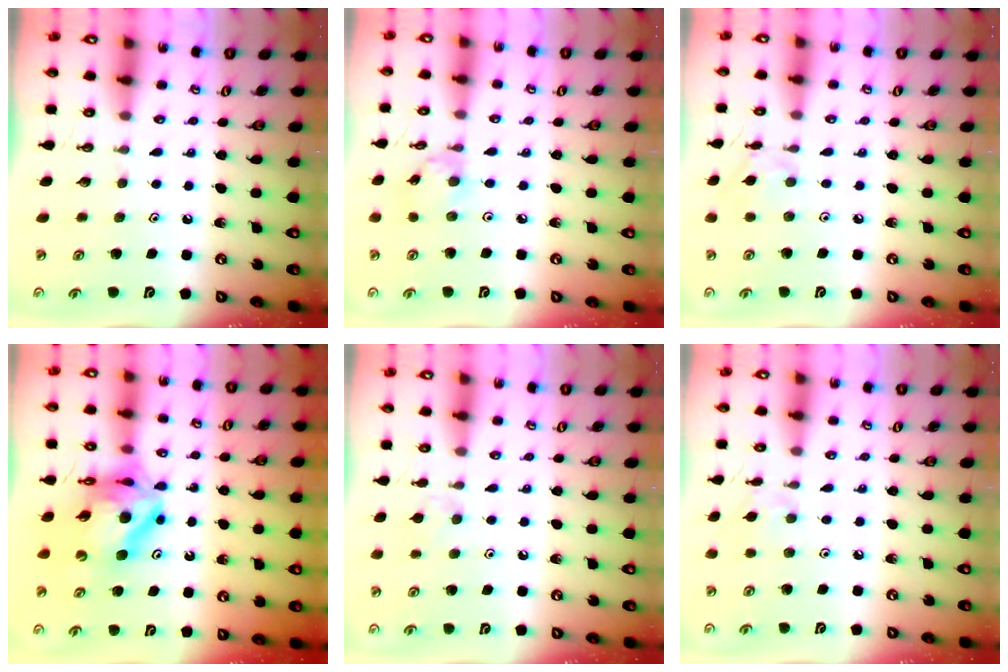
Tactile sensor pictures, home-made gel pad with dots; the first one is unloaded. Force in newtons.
{"total": 1.8, "press": 1.7, "slide": 0.1}
{"total": 4.5, "press": 4.5, "slide": 0.5}
{"total": 14.5, "press": 14.4, "slide": 1.6}
{"total": 3.8, "press": 3.7, "slide": 0.8}
{"total": 3.9, "press": 3.9, "slide": 0.6}